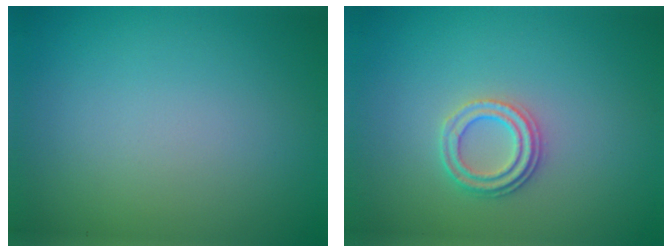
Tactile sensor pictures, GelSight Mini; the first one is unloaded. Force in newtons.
{"total": 2.3, "press": 2.1, "slide": 0.8}